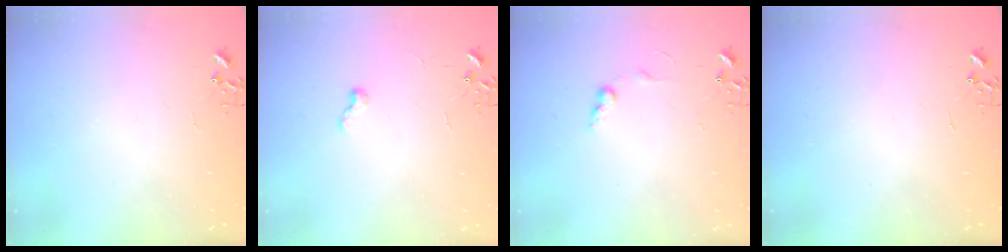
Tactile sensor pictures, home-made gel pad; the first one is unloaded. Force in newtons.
{"total": 5.1, "press": 5.0, "slide": 0.6}
{"total": 6.4, "press": 6.4, "slide": 0.8}
{"total": 0.0}